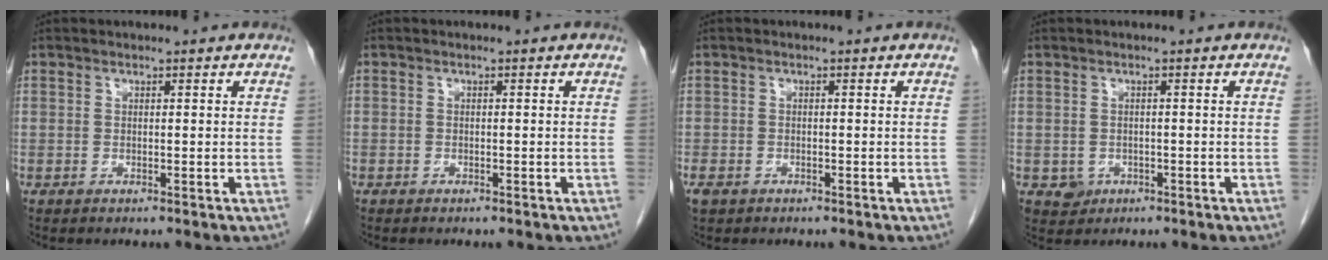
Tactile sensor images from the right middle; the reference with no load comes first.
{"total": 0.6, "force": [-0.4, 0.4, 0.1], "torque": [-0.006, 0.002, -0.008]}
{"total": 2.2, "force": [-1.4, 1.4, 0.8], "torque": [-0.021, -0.002, -0.021]}
{"total": 2.2, "force": [-0.8, 2.0, 0.5], "torque": [-0.007, 0.004, -0.006]}